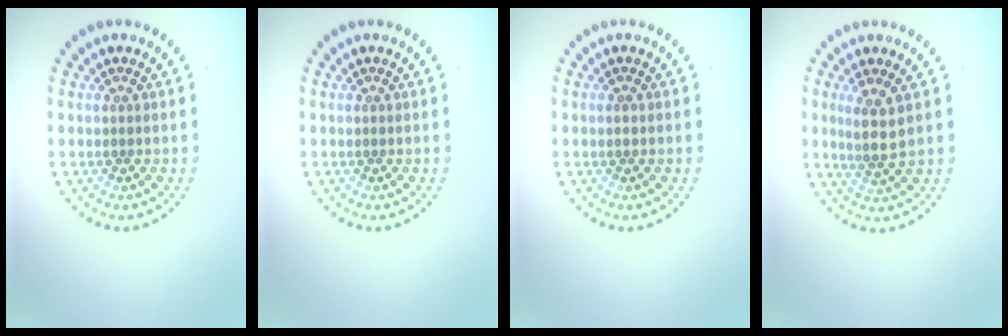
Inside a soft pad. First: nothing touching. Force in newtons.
{"total": 0.0}
{"total": 0.8, "press": 0.8, "slide": 0.2}
{"total": 2.8, "press": 2.2, "slide": 1.6}